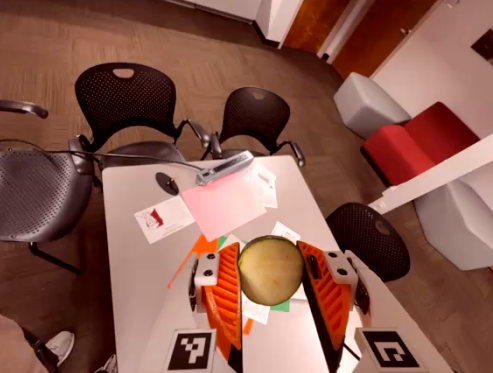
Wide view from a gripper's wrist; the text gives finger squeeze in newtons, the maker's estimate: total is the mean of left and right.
{"total": 13.6, "left": 13.7, "right": 13.5}